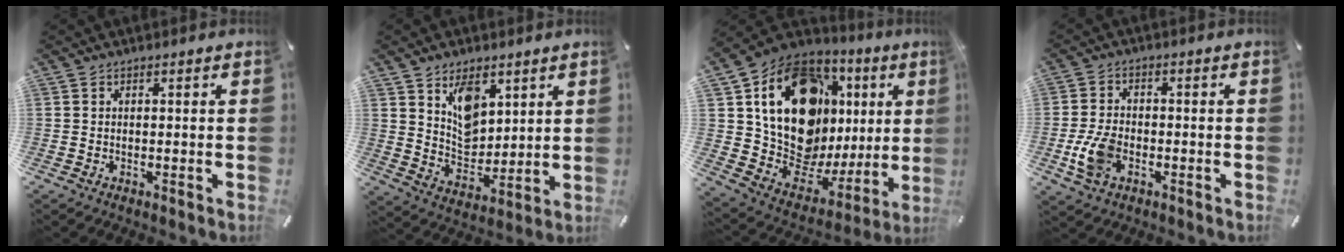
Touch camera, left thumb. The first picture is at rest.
{"total": 9.8, "force": [5.5, 6.7, 4.4], "torque": [-0.069, -0.029, 0.104]}
{"total": 24.2, "force": [8.7, 15.9, 16.0], "torque": [-0.271, -0.063, 0.170]}
{"total": 8.1, "force": [-2.4, 5.4, 5.6], "torque": [-0.126, 0.006, -0.043]}